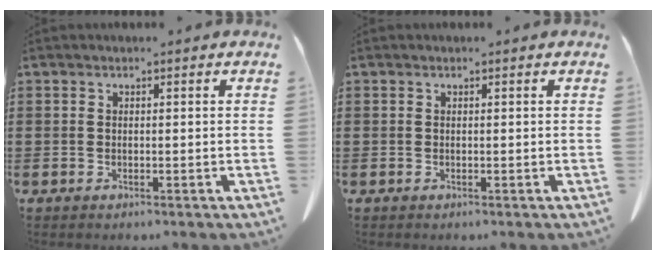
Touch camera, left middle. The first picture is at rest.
{"total": 0.0}